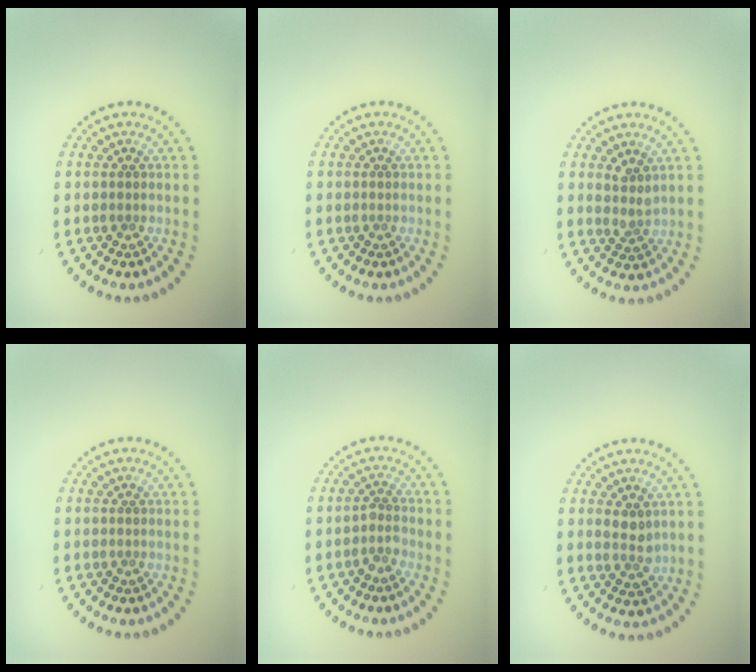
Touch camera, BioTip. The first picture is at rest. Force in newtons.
{"total": 0.0}
{"total": 1.5, "press": 1.1, "slide": 1.0}
{"total": 0.0}
{"total": 1.2, "press": 1.0, "slide": 0.6}
{"total": 1.9, "press": 1.9, "slide": 0.4}